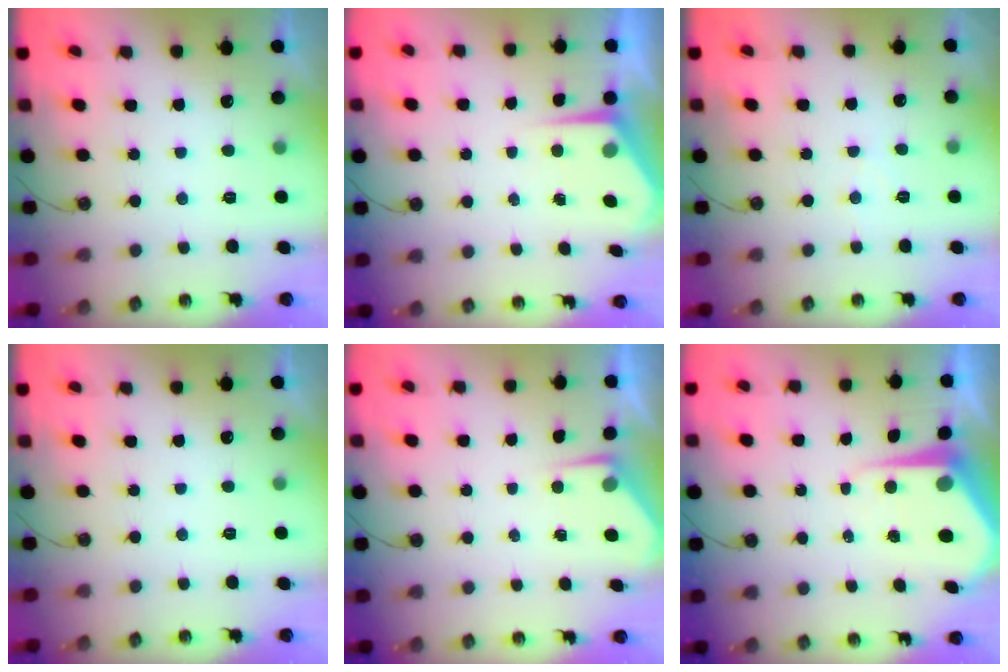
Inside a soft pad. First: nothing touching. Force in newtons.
{"total": 5.2, "press": 5.2, "slide": 0.1}
{"total": 4.0, "press": 3.9, "slide": 0.6}
{"total": 0.0}
{"total": 3.1, "press": 3.1, "slide": 0.4}
{"total": 8.2, "press": 8.1, "slide": 0.6}